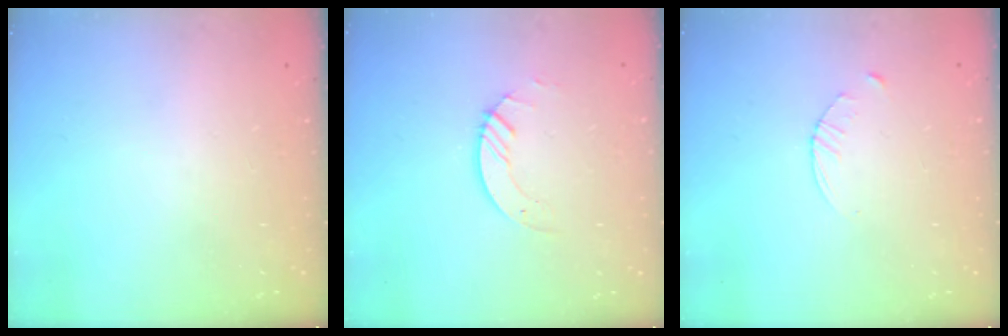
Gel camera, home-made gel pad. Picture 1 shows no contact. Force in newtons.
{"total": 2.8, "press": 2.8, "slide": 0.3}
{"total": 3.2, "press": 3.2, "slide": 0.5}